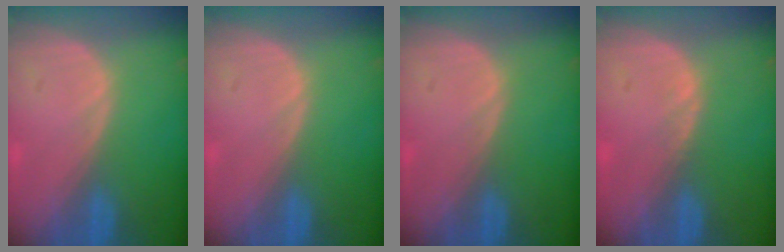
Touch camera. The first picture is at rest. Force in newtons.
{"total": 0.0}
{"total": 0.0}
{"total": 0.7, "press": 0.6, "slide": 0.3}